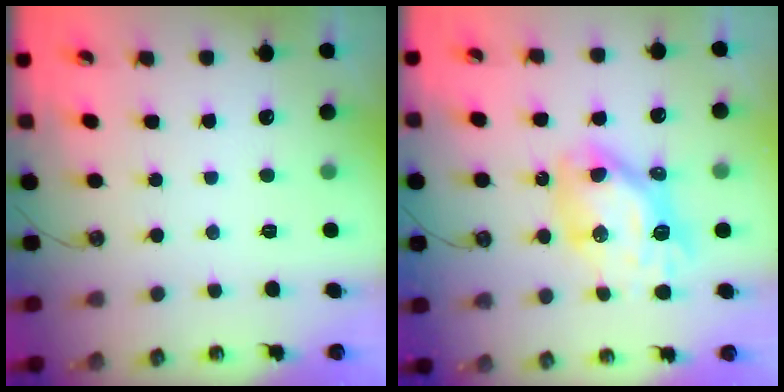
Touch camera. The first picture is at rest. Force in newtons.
{"total": 13.4, "press": 13.3, "slide": 1.6}